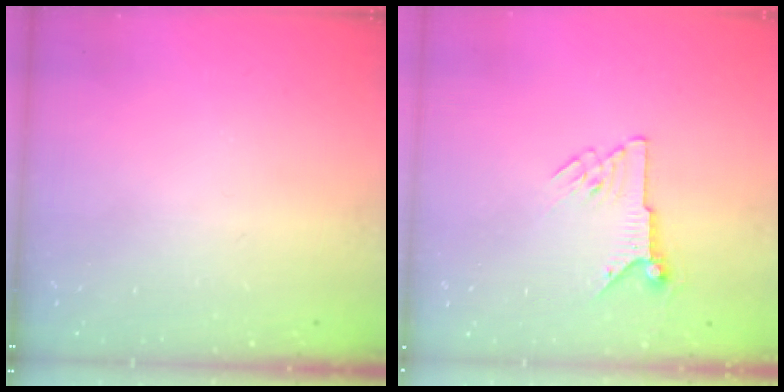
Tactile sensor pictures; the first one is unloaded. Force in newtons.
{"total": 6.9, "press": 6.9, "slide": 0.3}